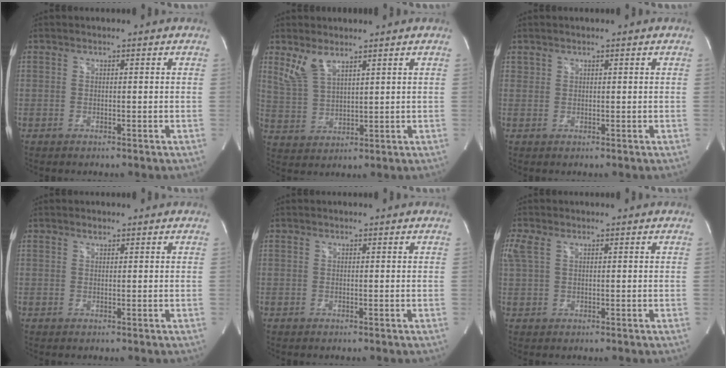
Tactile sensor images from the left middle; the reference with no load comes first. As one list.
[{"total": 5.2, "force": [3.7, 1.8, 3.2], "torque": [-0.079, 0.003, 0.087]}, {"total": 0.6, "force": [0.5, 0.4, 0.0], "torque": [0.003, 0.002, 0.010]}, {"total": 0.6, "force": [0.5, 0.2, 0.2], "torque": [-0.008, -0.001, 0.010]}, {"total": 0.0}, {"total": 3.4, "force": [1.6, 1.7, 2.4], "torque": [-0.082, 0.030, 0.043]}]